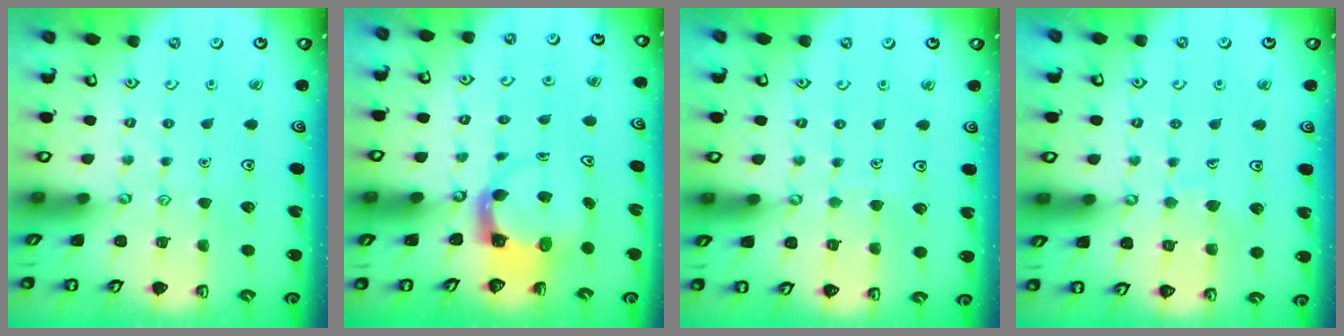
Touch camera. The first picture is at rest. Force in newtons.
{"total": 3.7, "press": 3.7, "slide": 0.5}
{"total": 2.7, "press": 2.7, "slide": 0.2}
{"total": 6.6, "press": 6.6, "slide": 0.6}